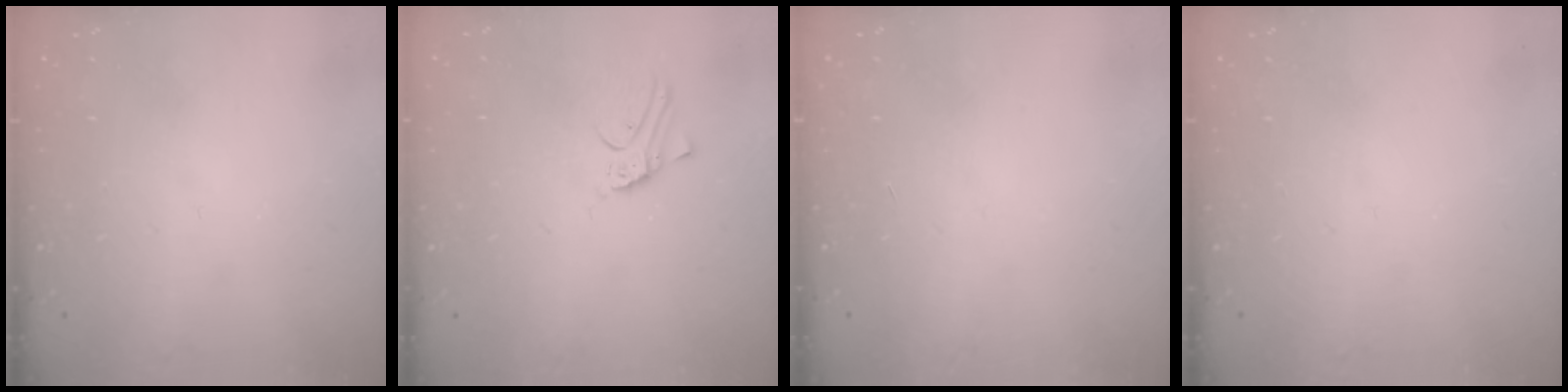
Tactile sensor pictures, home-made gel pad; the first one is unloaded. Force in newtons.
{"total": 2.7, "press": 2.7, "slide": 0.1}
{"total": 3.1, "press": 3.0, "slide": 0.3}
{"total": 0.0}